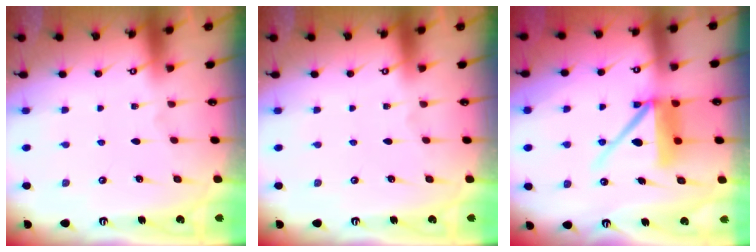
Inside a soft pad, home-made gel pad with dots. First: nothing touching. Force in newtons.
{"total": 0.0}
{"total": 11.1, "press": 11.0, "slide": 1.6}